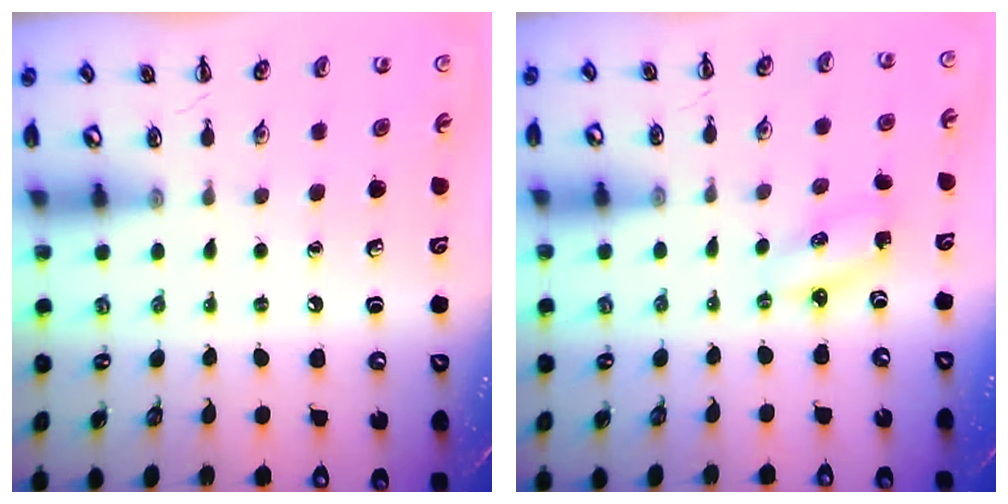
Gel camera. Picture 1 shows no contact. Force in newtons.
{"total": 2.1, "press": 2.1, "slide": 0.6}